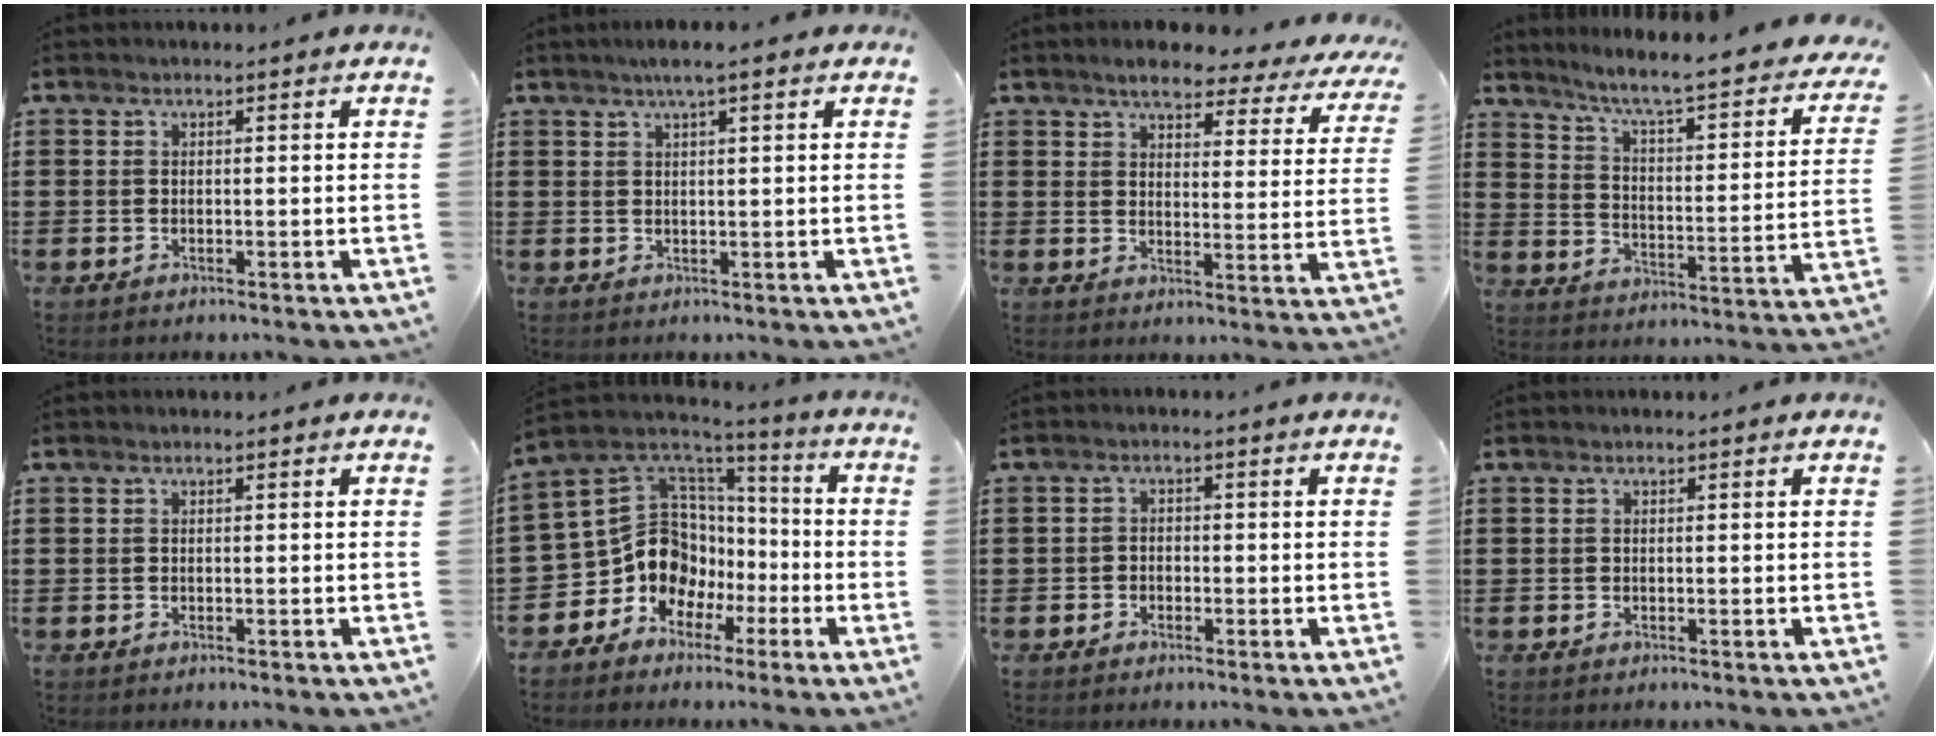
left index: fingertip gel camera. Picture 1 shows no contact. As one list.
[{"total": 2.9, "force": [1.9, 0.2, 2.2], "torque": [-0.046, 0.003, 0.033]}, {"total": 5.6, "force": [5.1, 1.1, 2.3], "torque": [-0.050, -0.029, 0.082]}, {"total": 6.0, "force": [4.8, -0.2, 3.7], "torque": [-0.092, -0.045, 0.071]}, {"total": 0.0}, {"total": 12.1, "force": [-2.9, 10.8, 4.6], "torque": [-0.134, -0.015, -0.052]}, {"total": 1.4, "force": [-1.0, 0.9, 0.1], "torque": [-0.007, 0.003, -0.023]}, {"total": 0.0}]